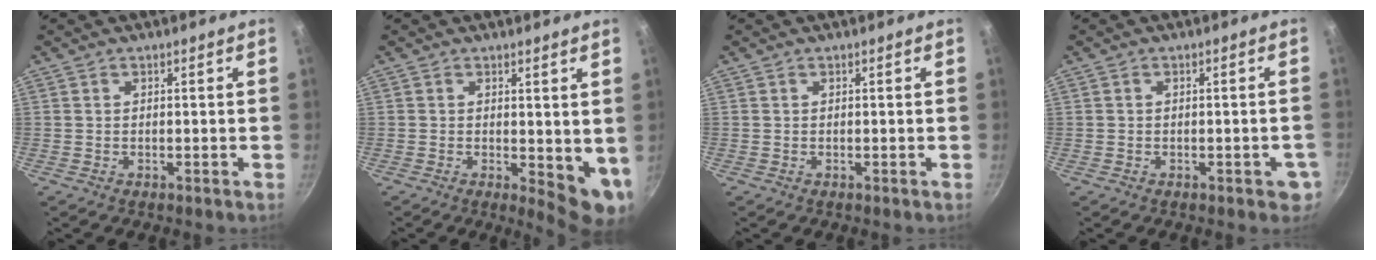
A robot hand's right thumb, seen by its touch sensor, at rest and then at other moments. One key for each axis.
{"total": 7.4, "fx": 0.7, "fy": 3.2, "fz": 6.6, "tx": -0.073, "ty": -0.019, "tz": 0.012}
{"total": 0.0}
{"total": 3.2, "fx": -1.1, "fy": 1.8, "fz": 2.4, "tx": -0.014, "ty": 0.012, "tz": -0.009}